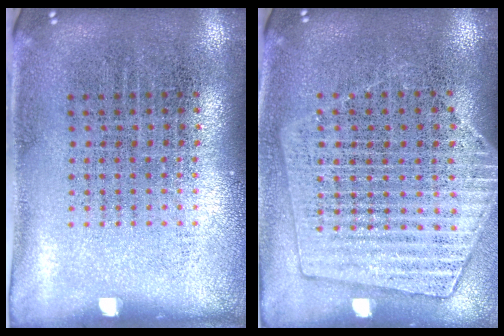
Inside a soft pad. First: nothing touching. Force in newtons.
{"total": 1.4, "press": 1.3, "slide": 0.5}